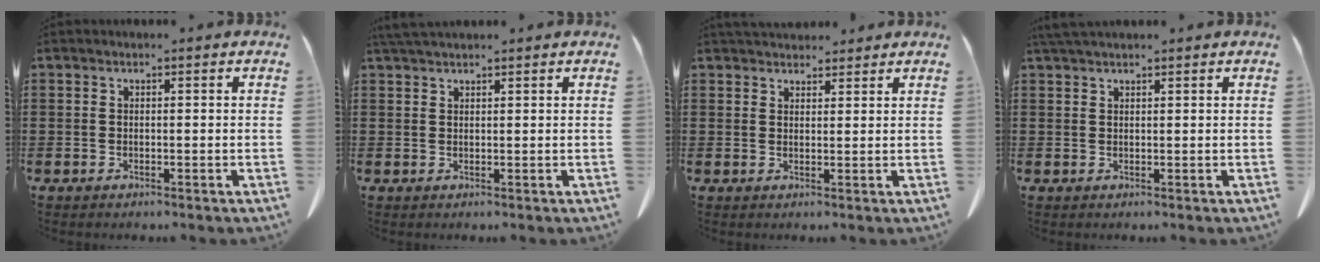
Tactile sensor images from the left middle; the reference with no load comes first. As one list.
[{"total": 2.0, "force": [1.8, 0.3, 0.8], "torque": [-0.020, 0.001, 0.036]}, {"total": 2.9, "force": [2.8, 0.8, 0.1], "torque": [-0.002, -0.008, 0.054]}, {"total": 1.8, "force": [1.6, 0.2, 0.7], "torque": [-0.018, 0.000, 0.032]}]